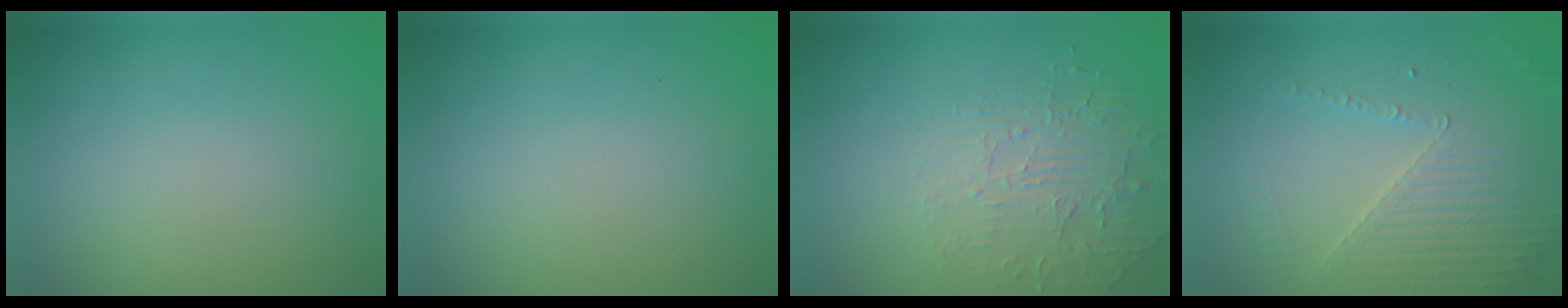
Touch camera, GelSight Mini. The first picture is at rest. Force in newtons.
{"total": 0.0}
{"total": 2.1, "press": 1.3, "slide": 1.7}
{"total": 3.6, "press": 3.3, "slide": 1.4}